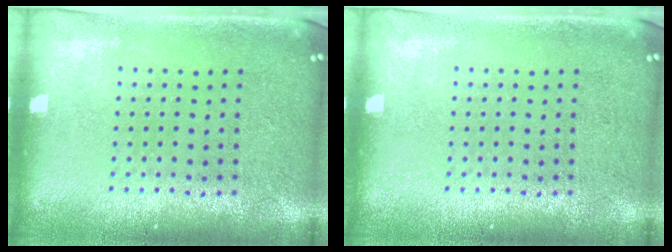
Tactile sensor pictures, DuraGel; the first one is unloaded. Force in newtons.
{"total": 0.0}